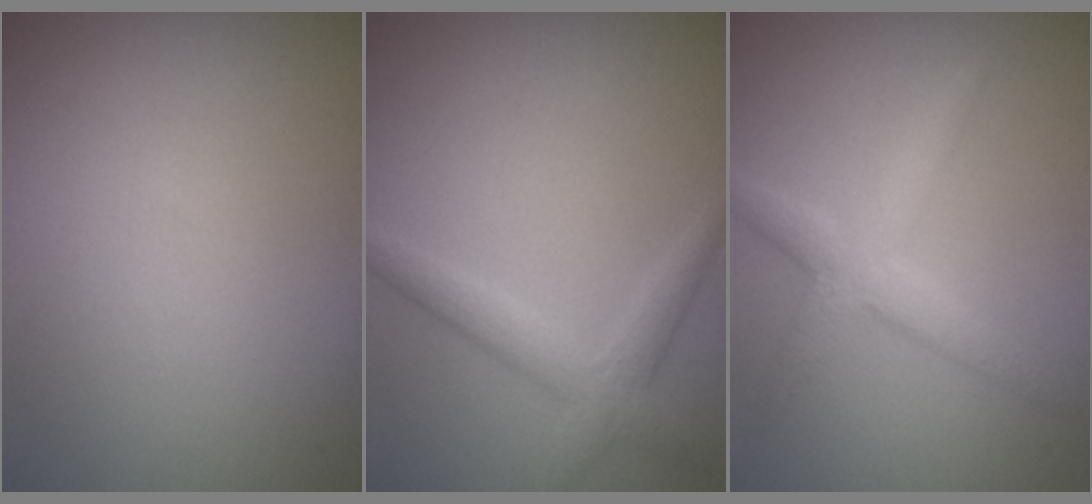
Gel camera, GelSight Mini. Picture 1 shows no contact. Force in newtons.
{"total": 2.7, "press": 2.7, "slide": 0.1}
{"total": 3.3, "press": 3.3, "slide": 0.1}